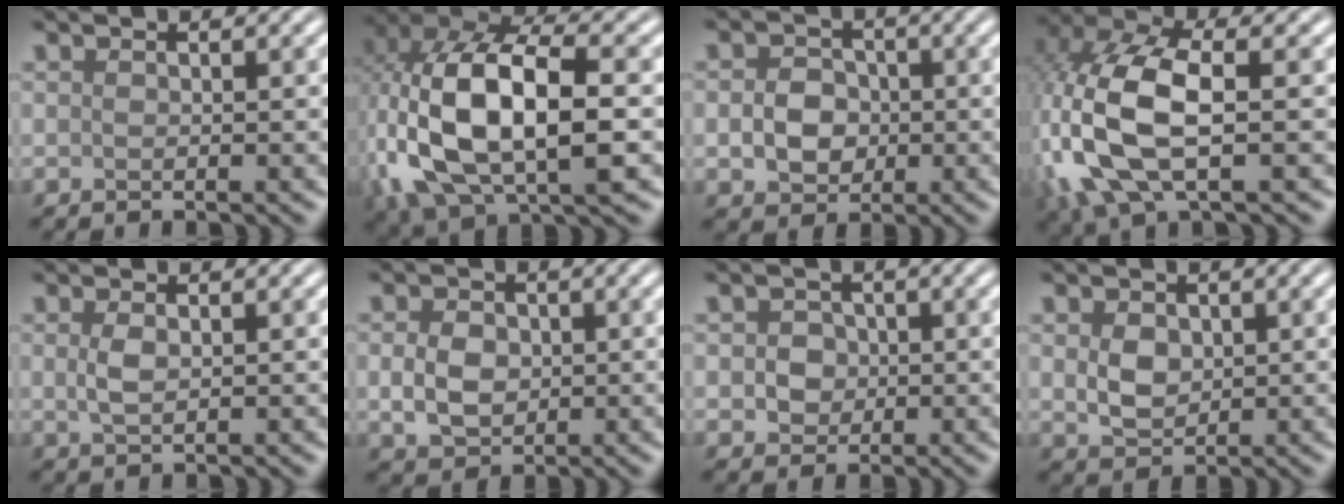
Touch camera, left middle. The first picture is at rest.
{"total": 12.9, "force": [-1.0, 6.6, 11.0], "torque": [-0.227, 0.004, -0.019]}
{"total": 3.4, "force": [-0.4, 2.9, 1.8], "torque": [-0.030, 0.000, -0.012]}
{"total": 10.0, "force": [-1.8, 4.7, 8.7], "torque": [-0.217, 0.006, -0.046]}
{"total": 1.6, "force": [0.3, 0.9, 1.4], "torque": [-0.034, -0.001, 0.007]}
{"total": 3.6, "force": [0.0, 2.8, 2.2], "torque": [-0.045, -0.001, -0.003]}
{"total": 2.4, "force": [0.1, 2.2, 1.1], "torque": [-0.009, 0.003, -0.005]}
{"total": 2.7, "force": [0.5, 2.1, 1.7], "torque": [-0.035, -0.002, 0.009]}